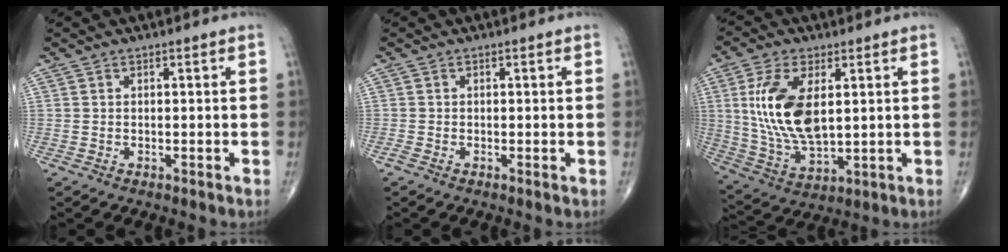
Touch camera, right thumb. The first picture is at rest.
{"total": 1.0, "force": [-0.5, 0.4, 0.9], "torque": [-0.021, -0.004, -0.014]}
{"total": 14.9, "force": [2.9, 7.4, 12.6], "torque": [-0.254, -0.016, 0.066]}